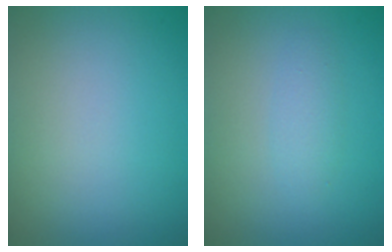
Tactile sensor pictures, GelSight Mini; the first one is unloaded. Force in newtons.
{"total": 1.4, "press": 1.4, "slide": 0.1}